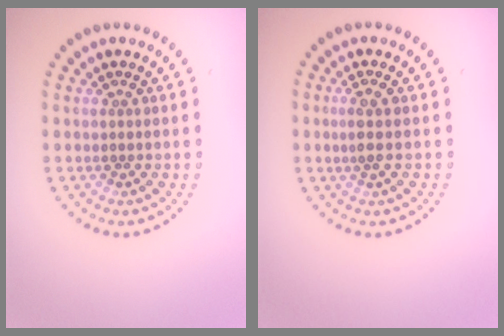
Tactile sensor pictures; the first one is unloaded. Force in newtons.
{"total": 1.7, "press": 1.4, "slide": 1.0}